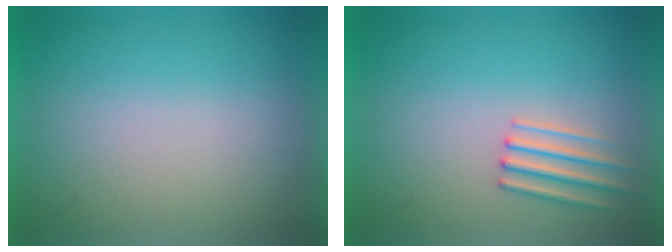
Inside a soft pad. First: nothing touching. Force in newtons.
{"total": 2.4}